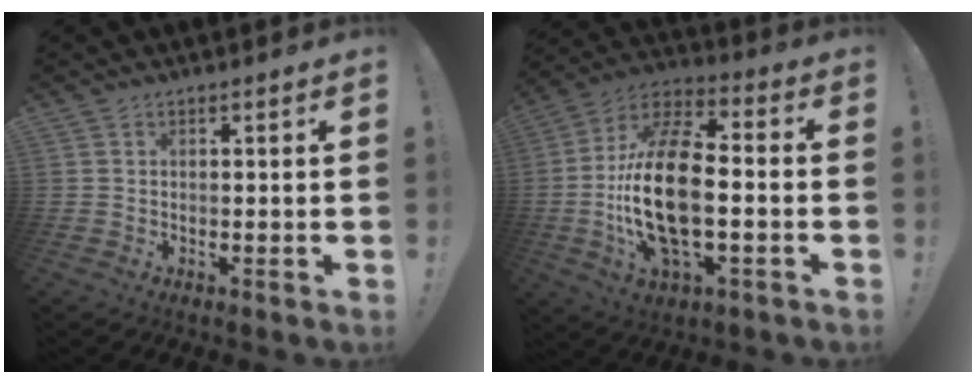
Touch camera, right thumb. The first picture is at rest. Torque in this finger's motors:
{"motor_torque": [2.54, 2.47, 0.39, 0.02, 0.39]}